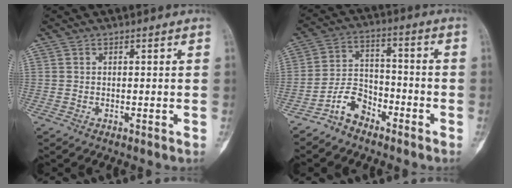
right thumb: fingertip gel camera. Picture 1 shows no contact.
{"total": 7.2, "force": [-5.1, 4.1, 2.8], "torque": [-0.040, 0.052, -0.105]}